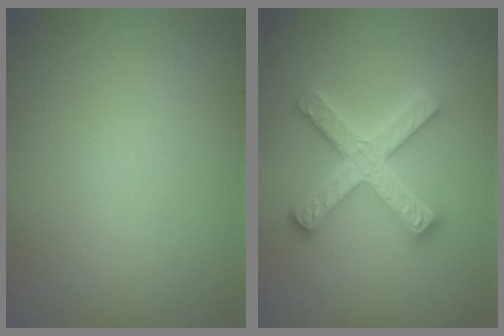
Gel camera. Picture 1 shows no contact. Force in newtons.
{"total": 5.0, "press": 4.9, "slide": 0.8}